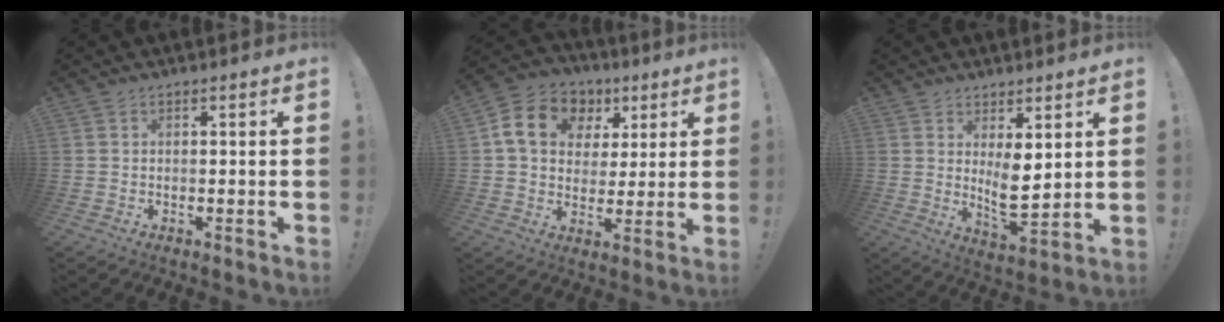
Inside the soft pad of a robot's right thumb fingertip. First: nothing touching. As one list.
[{"total": 14.7, "force": [5.5, 11.3, 7.7], "torque": [-0.120, -0.007, 0.107]}, {"total": 7.2, "force": [2.7, 3.1, 5.9], "torque": [-0.082, -0.031, 0.056]}]